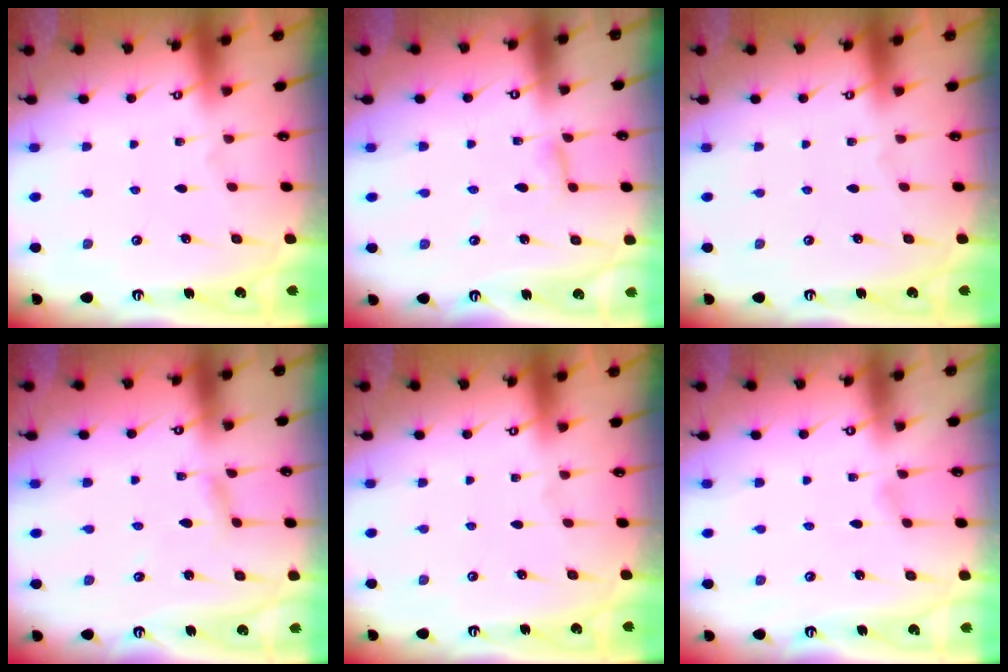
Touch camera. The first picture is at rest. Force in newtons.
{"total": 4.8, "press": 4.7, "slide": 0.5}
{"total": 0.0}
{"total": 3.0, "press": 3.0, "slide": 0.1}
{"total": 0.0}
{"total": 1.7, "press": 1.7, "slide": 0.2}